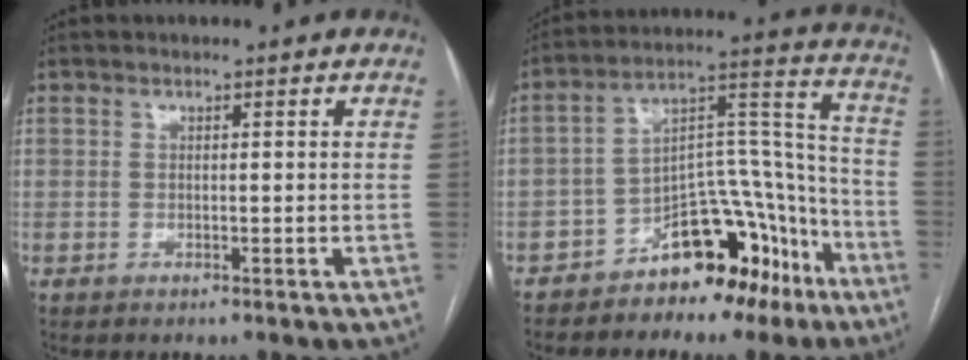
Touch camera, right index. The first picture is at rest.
{"total": 14.8, "force": [-9.7, 6.8, 8.8], "torque": [-0.121, 0.063, -0.146]}